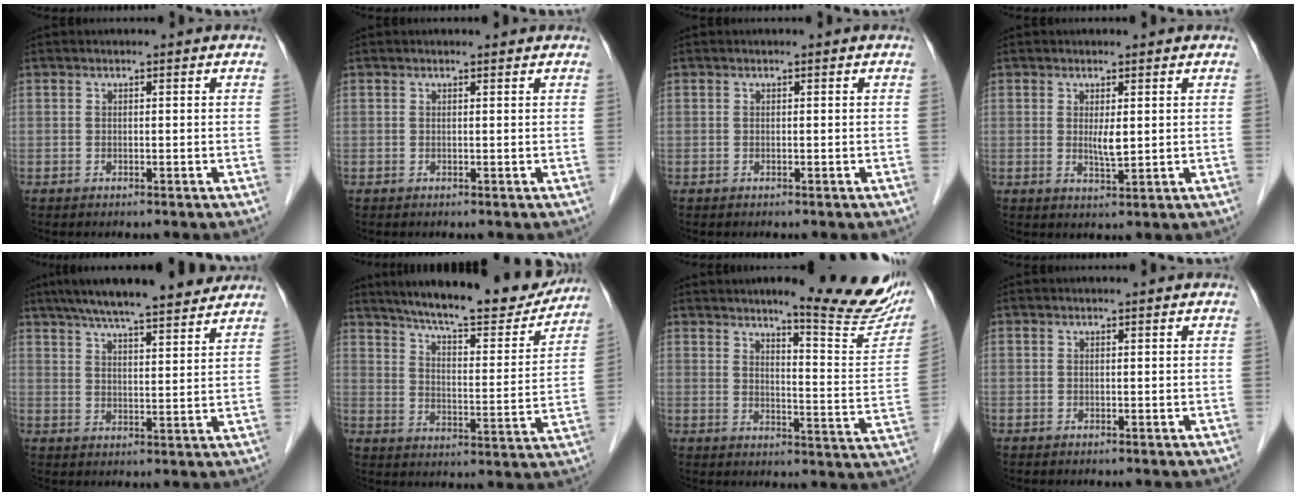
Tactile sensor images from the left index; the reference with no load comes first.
{"total": 0.8, "force": [0.8, 0.2, 0.0], "torque": [-0.011, 0.002, 0.010]}
{"total": 0.0}
{"total": 2.4, "force": [0.5, 0.5, 2.3], "torque": [-0.046, -0.006, 0.013]}
{"total": 15.8, "force": [13.4, 2.0, 8.1], "torque": [-0.136, 0.029, 0.197]}
{"total": 20.0, "force": [17.8, 2.9, 8.6], "torque": [-0.129, -0.018, 0.243]}
{"total": 16.2, "force": [13.4, 1.2, 8.9], "torque": [-0.107, -0.056, 0.159]}
{"total": 0.0}